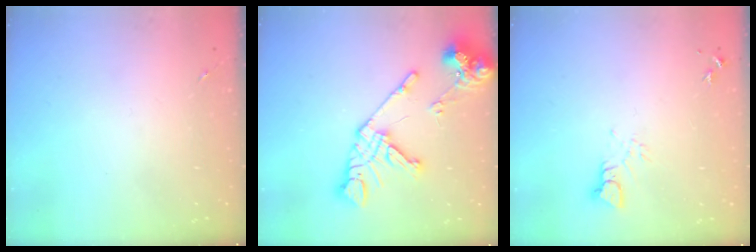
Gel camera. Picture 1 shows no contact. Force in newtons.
{"total": 17.0, "press": 16.9, "slide": 2.2}
{"total": 3.2, "press": 3.2, "slide": 0.2}